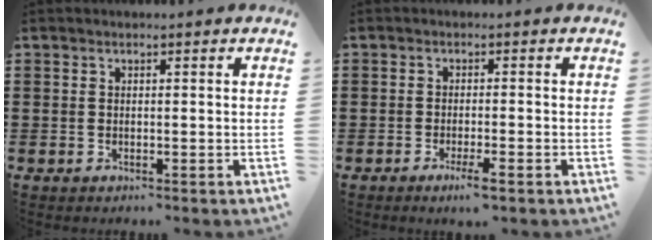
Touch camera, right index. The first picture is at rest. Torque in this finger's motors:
{"motor_torque": [0.55, -0.30, 0.09, 0.04]}